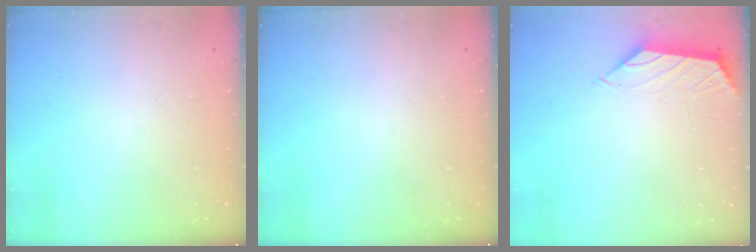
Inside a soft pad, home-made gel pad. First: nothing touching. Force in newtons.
{"total": 0.0}
{"total": 0.9, "press": 0.8, "slide": 0.4}